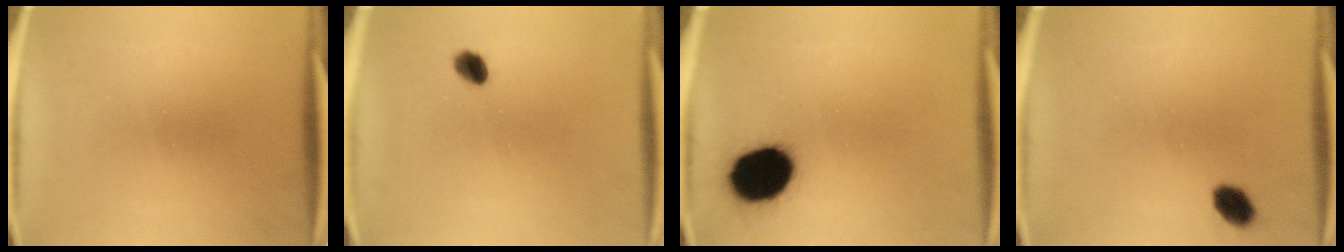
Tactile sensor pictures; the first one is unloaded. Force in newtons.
{"total": 2.8}
{"total": 16.2}
{"total": 3.8}